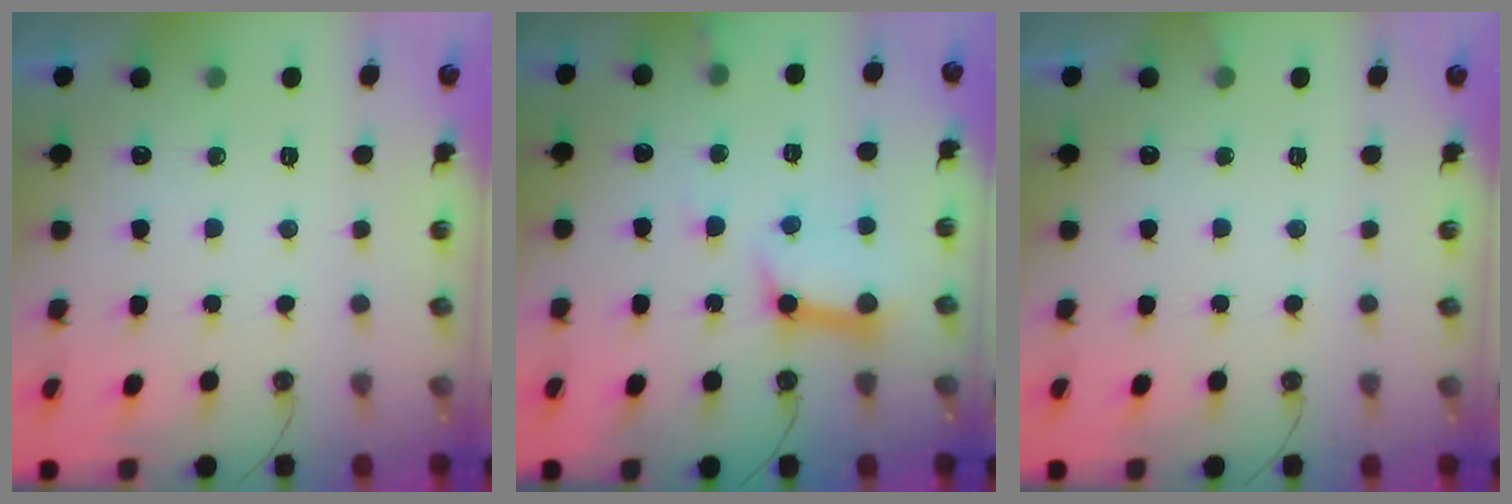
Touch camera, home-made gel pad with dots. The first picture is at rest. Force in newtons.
{"total": 11.5, "press": 11.4, "slide": 1.3}
{"total": 4.5, "press": 4.5, "slide": 0.3}